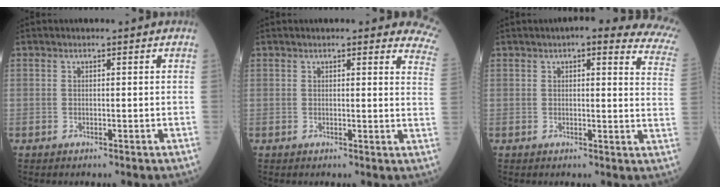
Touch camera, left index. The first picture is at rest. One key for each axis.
{"total": 10.8, "fx": 9.6, "fy": 2.5, "fz": 4.2, "tx": -0.011, "ty": -0.024, "tz": 0.071}
{"total": 16.3, "fx": 13.2, "fy": 3.4, "fz": 8.9, "tx": -0.085, "ty": -0.016, "tz": 0.120}